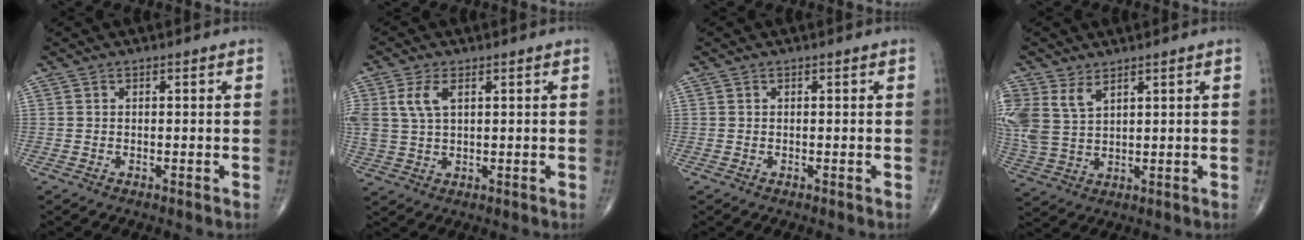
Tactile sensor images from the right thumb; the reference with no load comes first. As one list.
[{"total": 6.0, "force": [2.1, 3.2, 4.6], "torque": [-0.110, 0.002, 0.046]}, {"total": 0.0}, {"total": 8.0, "force": [4.2, 4.5, 5.0], "torque": [-0.115, -0.009, 0.096]}]